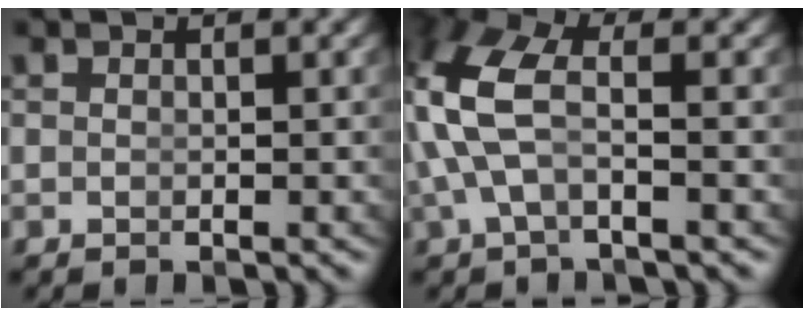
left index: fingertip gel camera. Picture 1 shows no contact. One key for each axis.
{"total": 5.4, "fx": 0.5, "fy": 2.8, "fz": 4.6, "tx": -0.129, "ty": -0.012, "tz": 0.019}